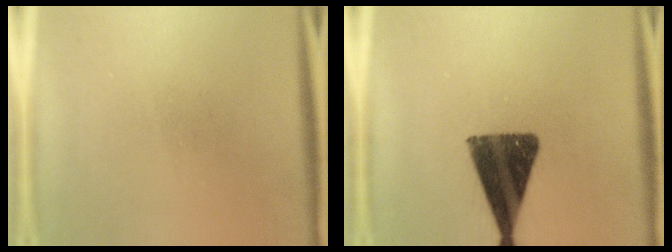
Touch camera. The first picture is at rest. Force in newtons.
{"total": 13.1}